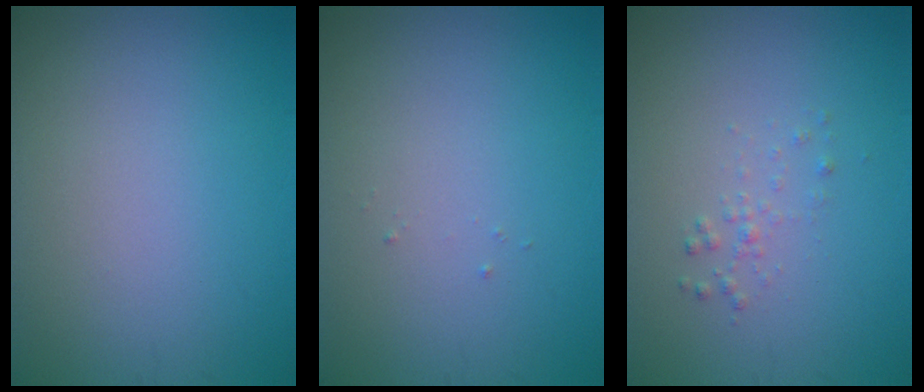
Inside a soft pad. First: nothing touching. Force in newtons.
{"total": 0.0}
{"total": 0.9, "press": 0.9, "slide": 0.0}